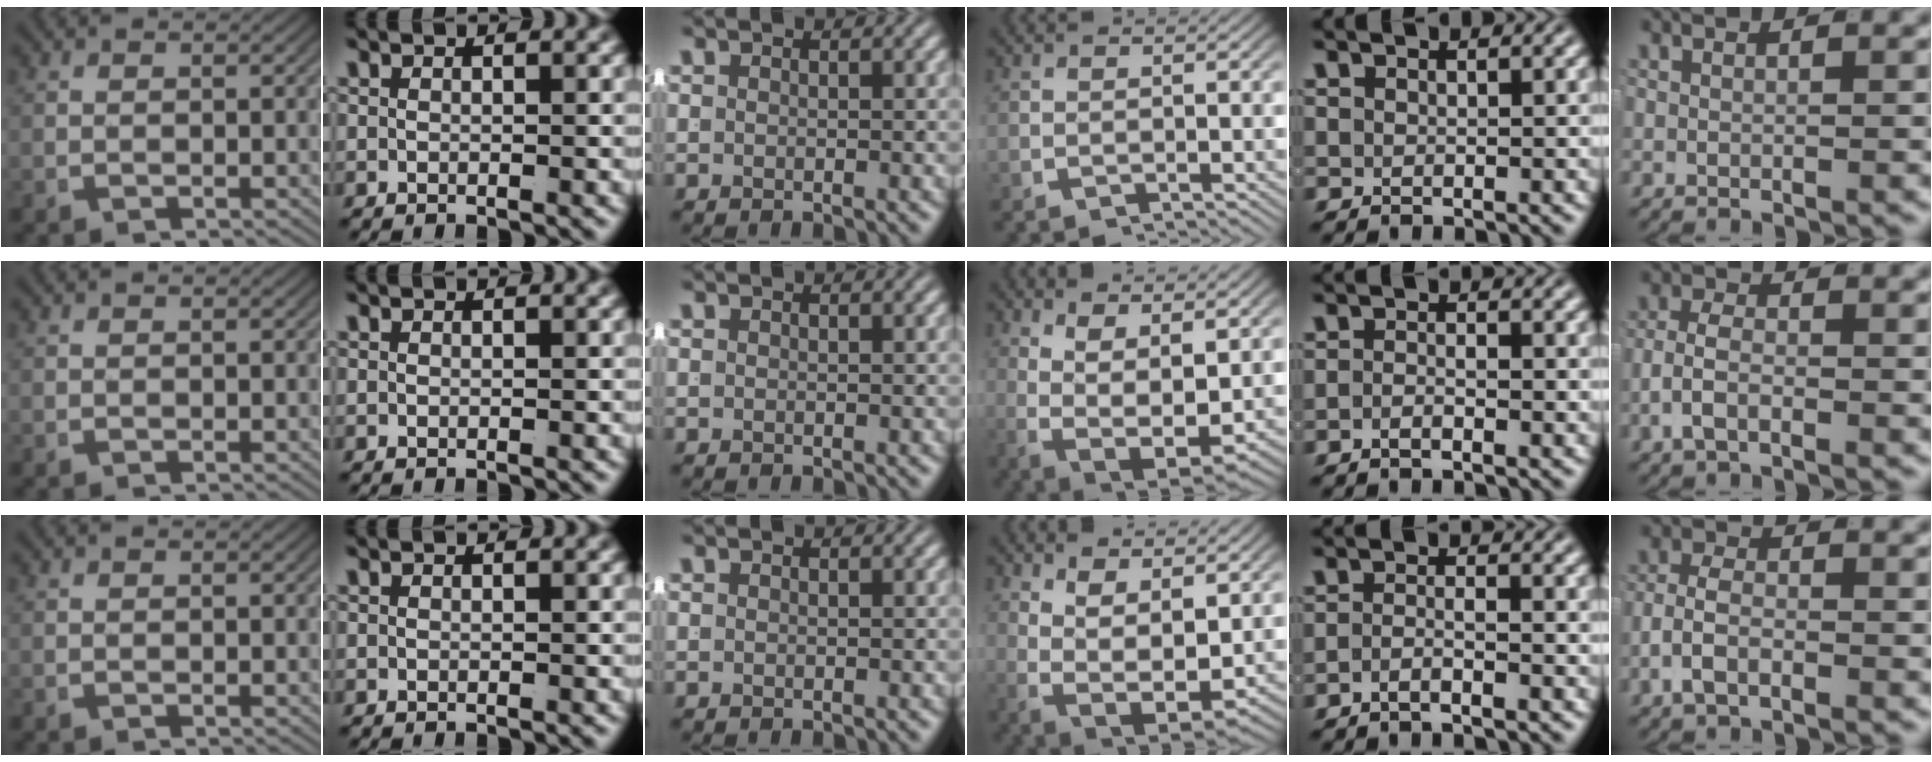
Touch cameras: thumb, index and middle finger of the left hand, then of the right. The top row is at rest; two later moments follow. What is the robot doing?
{"motion": "lift_and_place", "object": "shirt"}